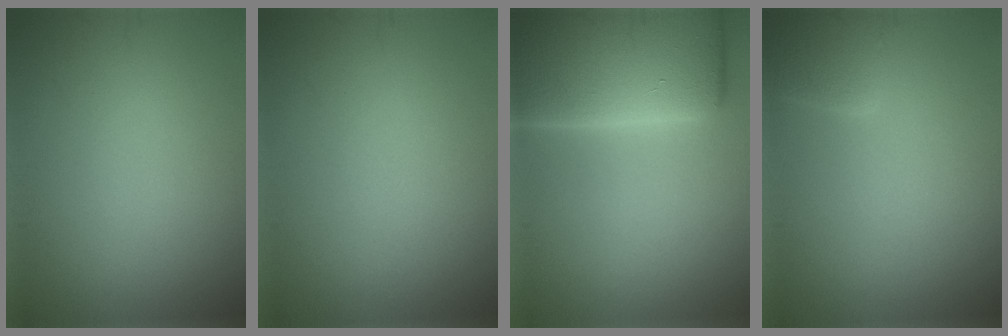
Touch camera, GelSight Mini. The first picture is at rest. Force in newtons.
{"total": 0.0}
{"total": 16.6, "press": 16.6, "slide": 1.6}
{"total": 2.8, "press": 2.8, "slide": 0.2}